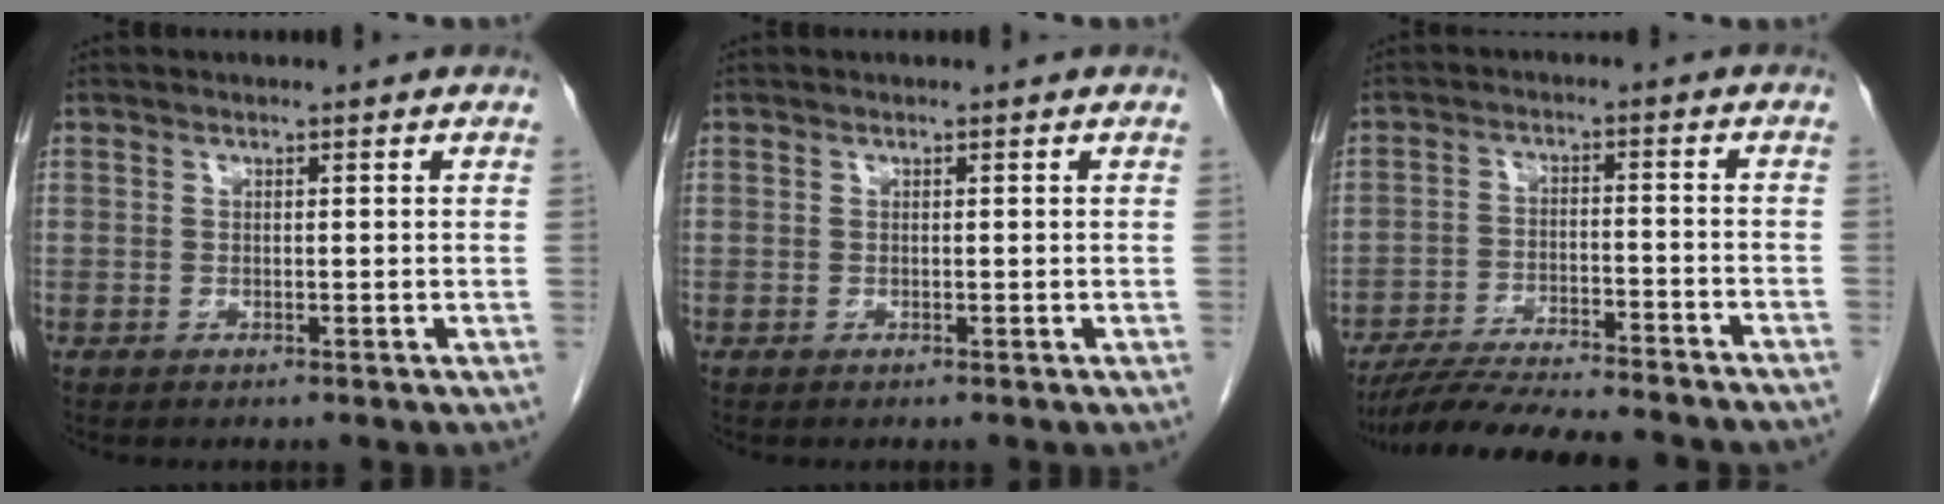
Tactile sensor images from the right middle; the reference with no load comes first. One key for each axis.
{"total": 0.0}
{"total": 17.8, "fx": -16.0, "fy": 1.5, "fz": 7.8, "tx": -0.128, "ty": -0.022, "tz": -0.237}